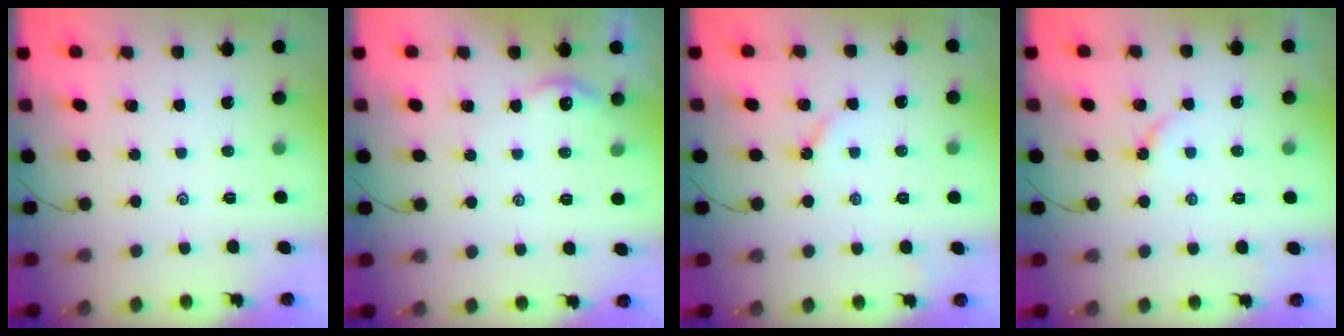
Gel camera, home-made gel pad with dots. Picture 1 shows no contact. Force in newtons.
{"total": 4.5, "press": 4.5, "slide": 0.5}
{"total": 2.6, "press": 2.6, "slide": 0.4}
{"total": 3.3, "press": 3.2, "slide": 0.5}